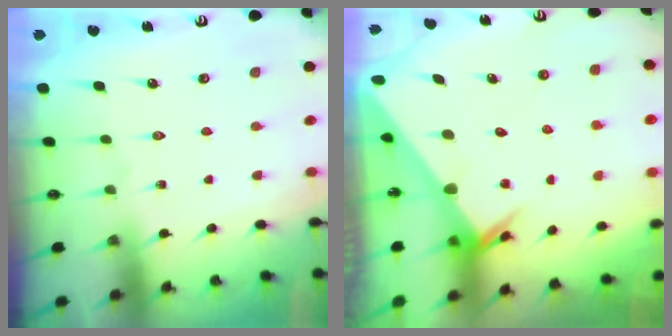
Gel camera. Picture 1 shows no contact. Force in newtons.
{"total": 2.5, "press": 2.5, "slide": 0.1}